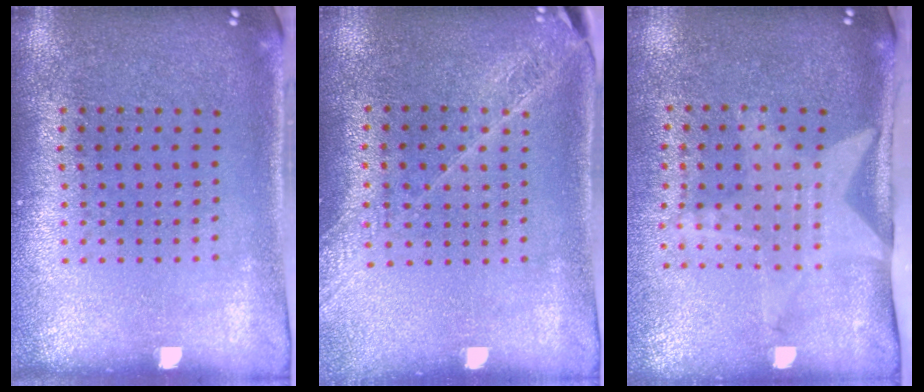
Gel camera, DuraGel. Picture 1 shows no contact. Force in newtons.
{"total": 1.6, "press": 1.5, "slide": 0.4}
{"total": 2.1, "press": 1.5, "slide": 1.4}